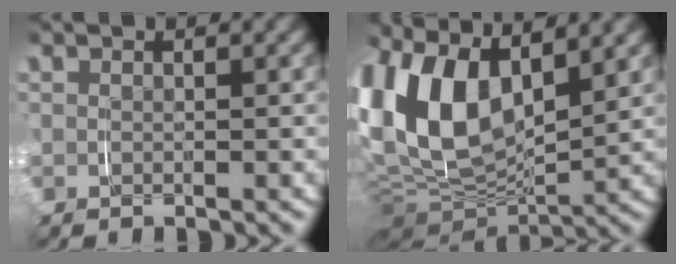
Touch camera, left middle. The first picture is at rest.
{"total": 13.3, "force": [2.2, 8.7, 9.8], "torque": [-0.225, -0.007, 0.041]}